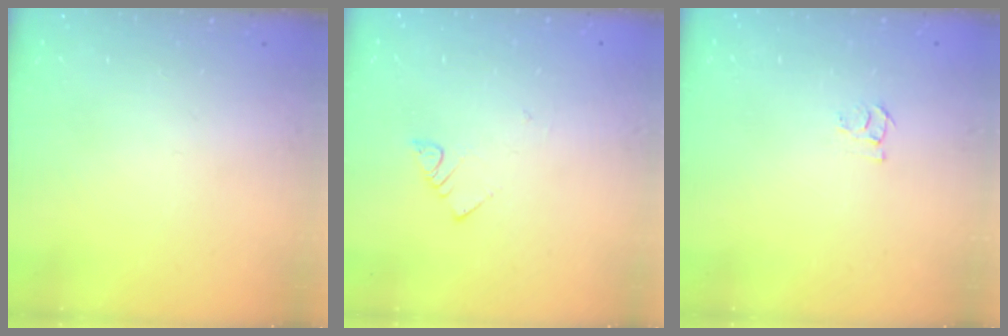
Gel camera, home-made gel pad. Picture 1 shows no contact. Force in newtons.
{"total": 2.9, "press": 2.9, "slide": 0.2}
{"total": 4.0, "press": 3.9, "slide": 0.5}